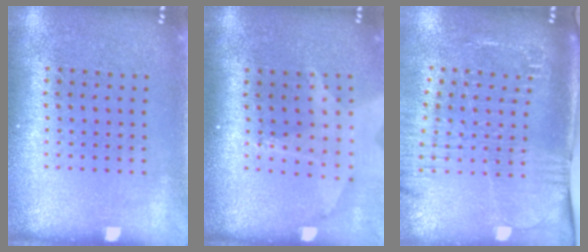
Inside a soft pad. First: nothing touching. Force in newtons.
{"total": 1.9, "press": 1.5, "slide": 1.2}
{"total": 2.6, "press": 2.0, "slide": 1.6}